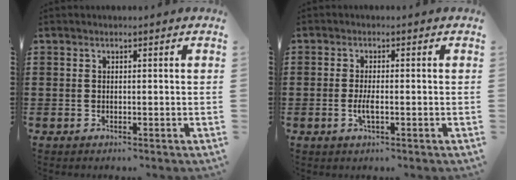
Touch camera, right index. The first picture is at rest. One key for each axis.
{"total": 2.5, "fx": -0.7, "fy": 0.6, "fz": 2.3, "tx": -0.057, "ty": -0.007, "tz": -0.016}